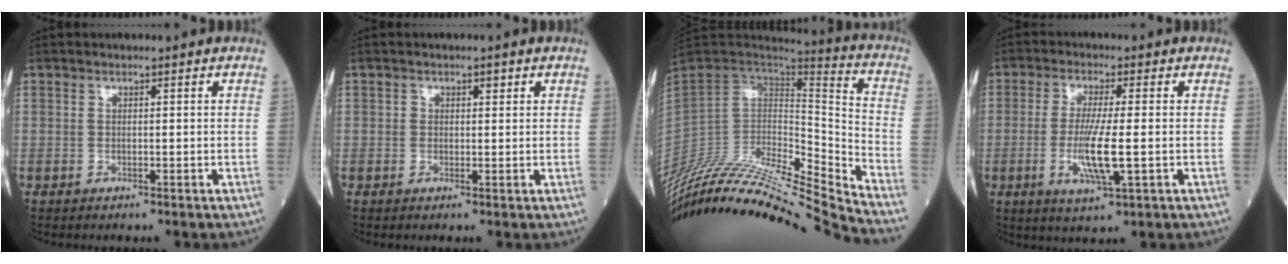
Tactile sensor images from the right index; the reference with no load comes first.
{"total": 1.1, "force": [0.5, 0.7, 0.6], "torque": [-0.005, 0.003, 0.006]}
{"total": 30.6, "force": [-28.4, -0.5, 11.2], "torque": [-0.187, -0.028, -0.452]}
{"total": 7.5, "force": [-1.4, 0.4, 7.4], "torque": [-0.147, -0.017, -0.028]}